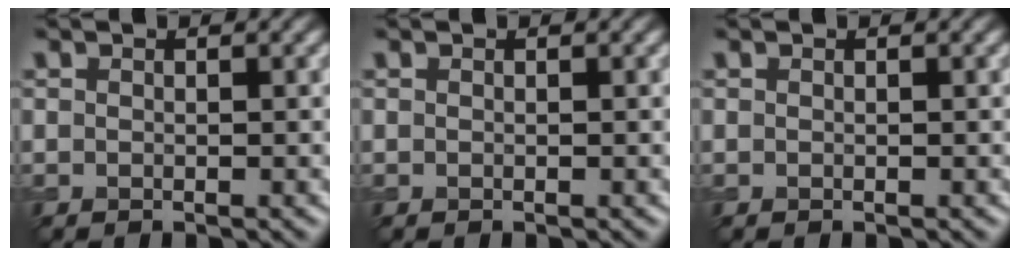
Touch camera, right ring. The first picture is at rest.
{"total": 0.0}
{"total": 0.0}